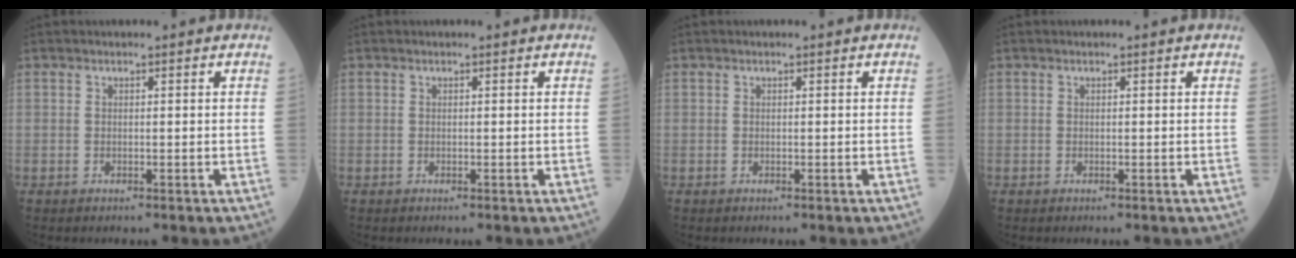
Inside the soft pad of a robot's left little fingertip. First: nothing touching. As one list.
[{"total": 0.0}, {"total": 0.0}, {"total": 0.0}]